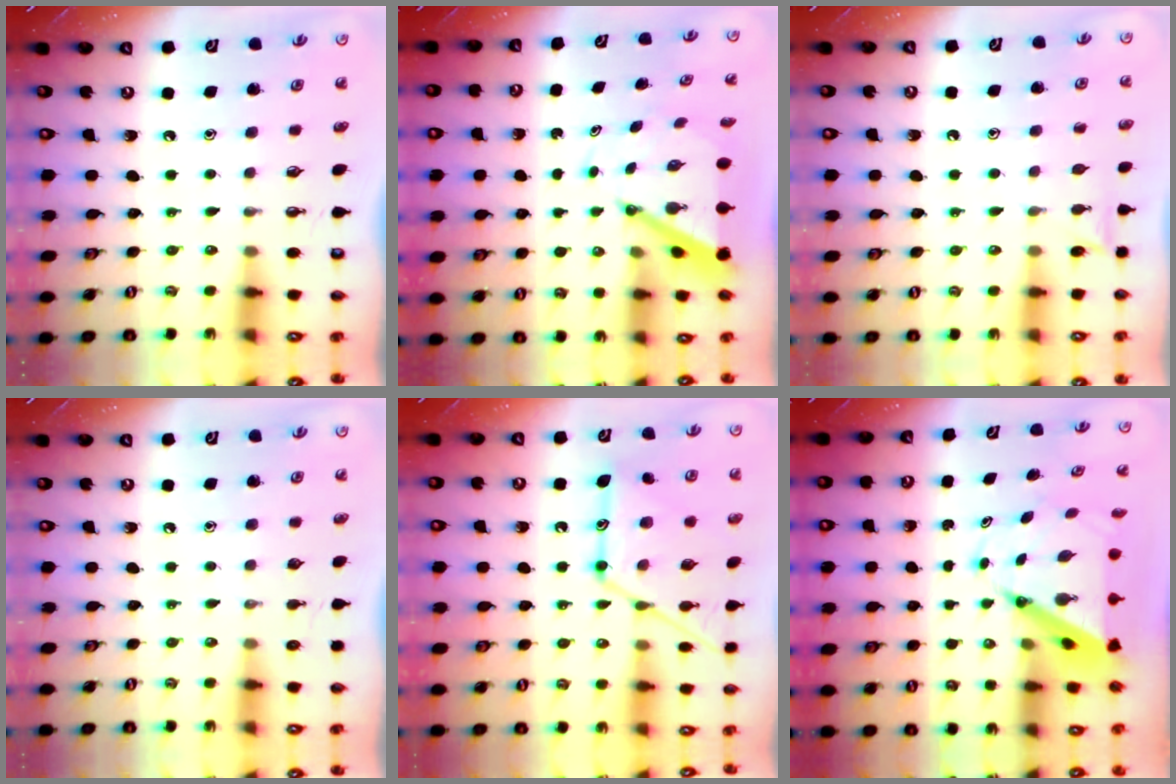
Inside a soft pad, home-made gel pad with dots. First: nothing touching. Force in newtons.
{"total": 6.8, "press": 6.8, "slide": 0.7}
{"total": 6.3, "press": 6.3, "slide": 0.7}
{"total": 0.0}
{"total": 15.4, "press": 15.4, "slide": 1.1}
{"total": 8.6, "press": 8.5, "slide": 0.8}